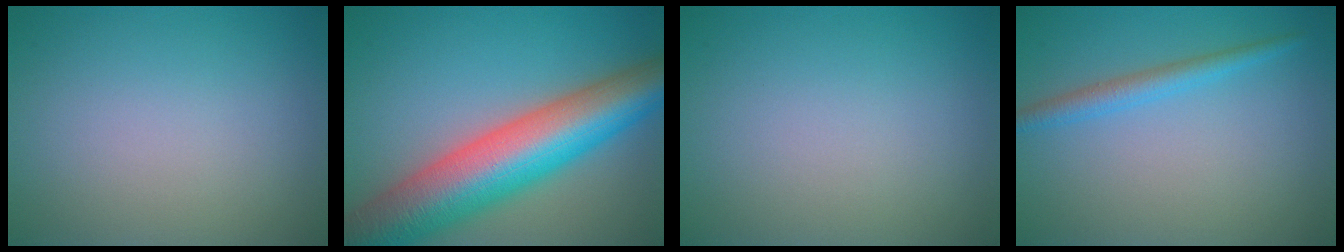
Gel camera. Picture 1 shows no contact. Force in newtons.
{"total": 12.8, "press": 12.8, "slide": 0.2}
{"total": 0.0}
{"total": 2.1, "press": 2.1, "slide": 0.1}